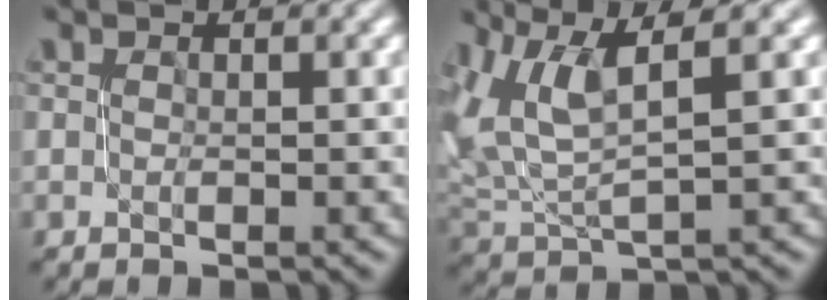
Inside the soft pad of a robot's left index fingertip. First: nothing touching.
{"total": 5.9, "force": [3.6, 1.6, 4.4], "torque": [-0.107, 0.009, 0.076]}